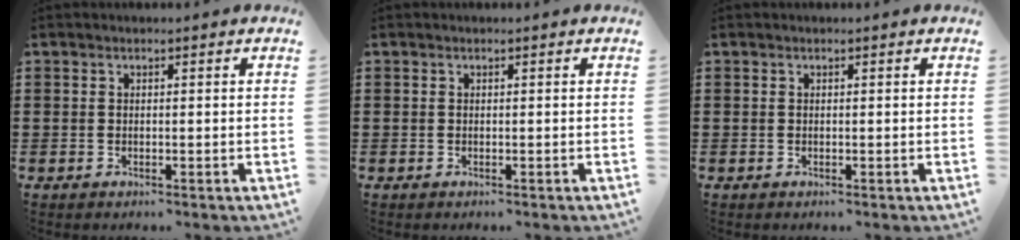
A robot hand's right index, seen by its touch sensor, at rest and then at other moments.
{"total": 0.0}
{"total": 0.0}